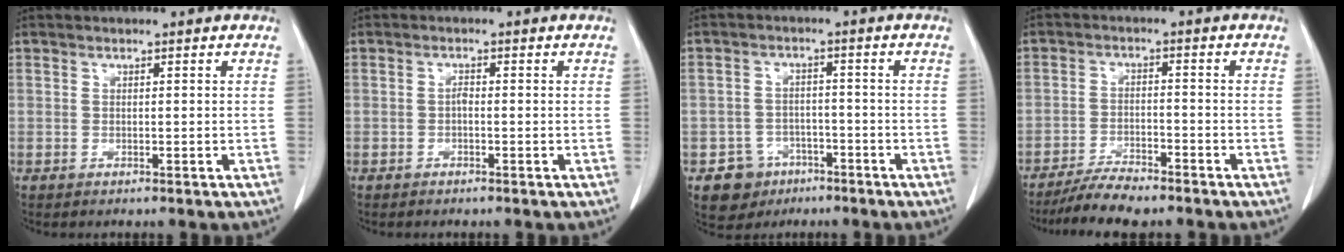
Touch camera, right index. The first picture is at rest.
{"total": 0.9, "force": [-0.3, 0.3, 0.7], "torque": [-0.014, 0.003, -0.007]}
{"total": 5.8, "force": [-3.2, 4.8, 0.6], "torque": [-0.005, 0.012, -0.044]}
{"total": 5.4, "force": [-5.0, 0.5, 1.9], "torque": [-0.034, -0.017, -0.091]}